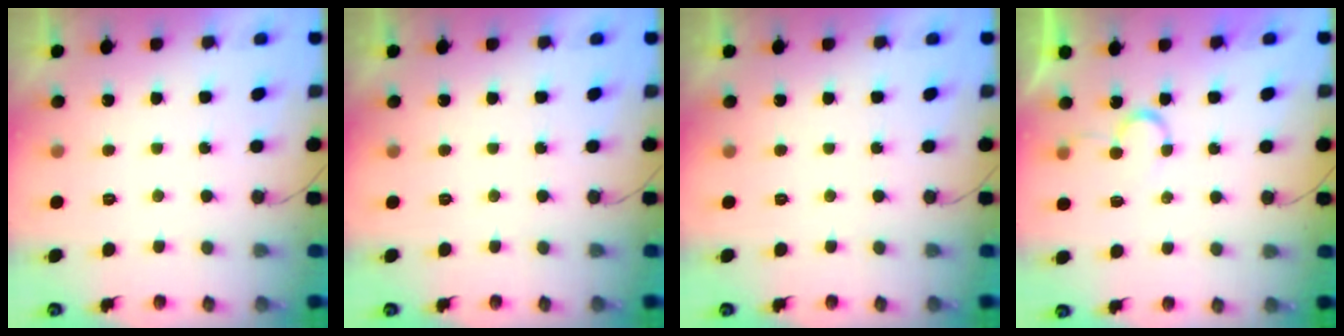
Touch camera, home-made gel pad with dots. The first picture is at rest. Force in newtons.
{"total": 0.0}
{"total": 0.0}
{"total": 5.7, "press": 5.7, "slide": 0.3}